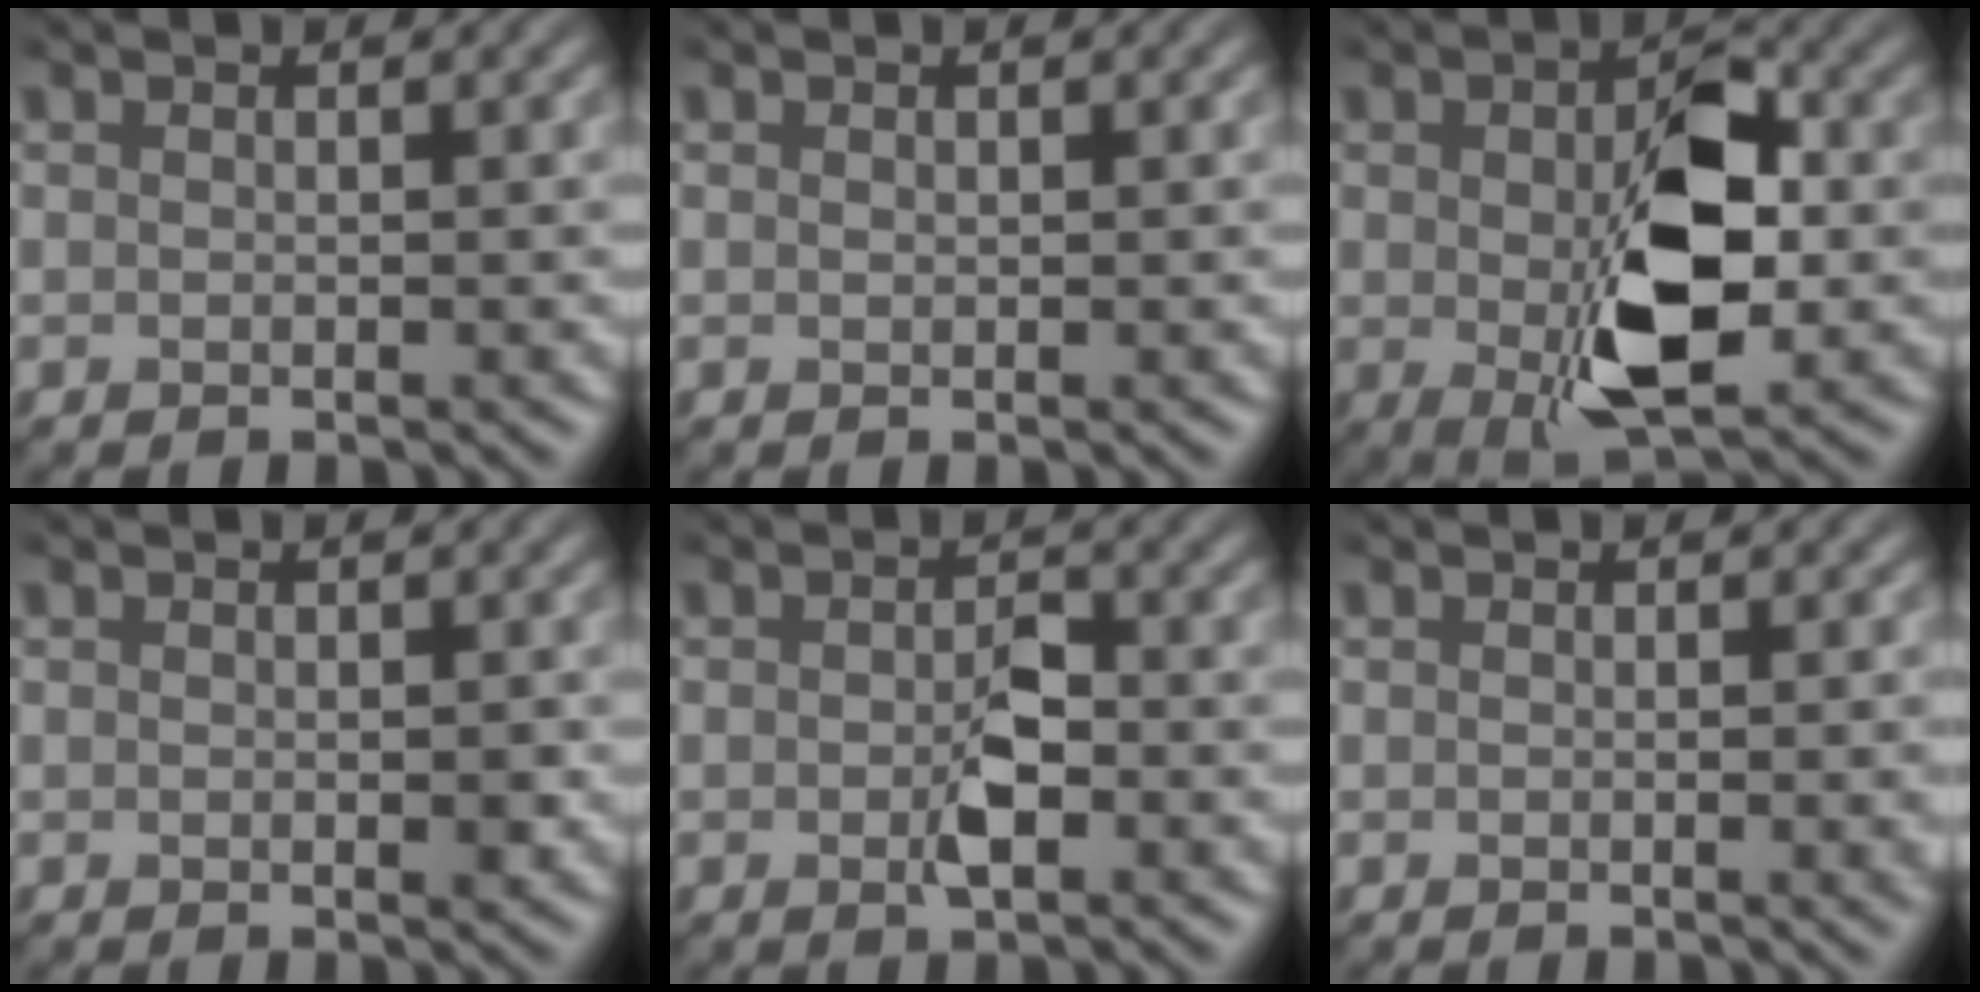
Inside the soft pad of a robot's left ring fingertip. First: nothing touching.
{"total": 0.0}
{"total": 8.7, "force": [-1.1, 4.5, 7.3], "torque": [-0.134, -0.006, -0.012]}
{"total": 0.8, "force": [-0.2, 0.3, 0.7], "torque": [-0.011, -0.001, -0.004]}
{"total": 2.6, "force": [-0.9, 1.2, 2.0], "torque": [-0.037, 0.001, -0.017]}
{"total": 2.9, "force": [-0.2, 1.0, 2.8], "torque": [-0.020, 0.007, -0.006]}